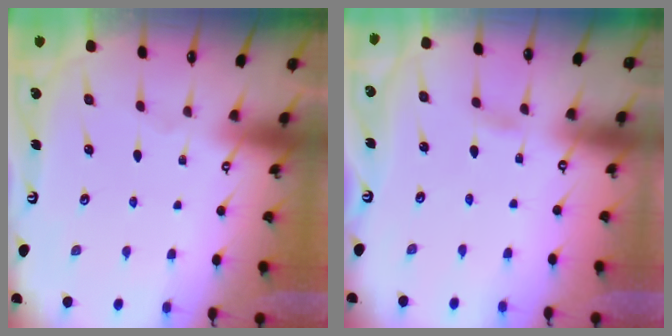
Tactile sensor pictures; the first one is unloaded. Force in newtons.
{"total": 1.2, "press": 1.2, "slide": 0.1}